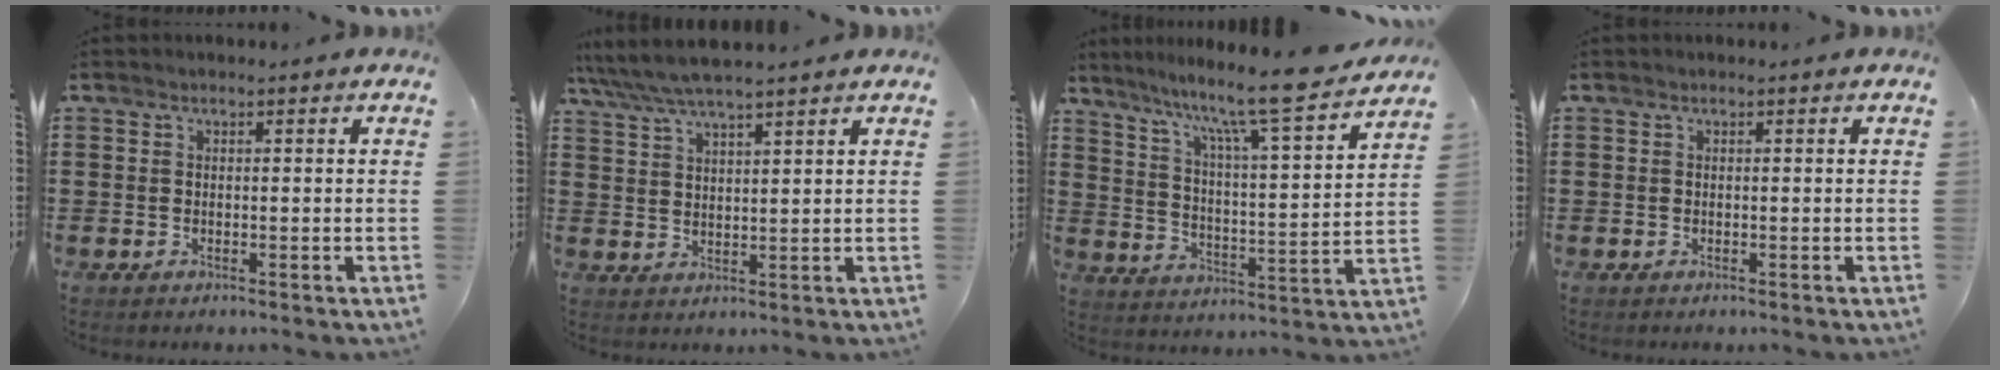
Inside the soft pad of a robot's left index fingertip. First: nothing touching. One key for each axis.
{"total": 5.1, "fx": 4.4, "fy": 0.5, "fz": 2.4, "tx": -0.060, "ty": -0.012, "tz": 0.078}
{"total": 10.4, "fx": 9.0, "fy": -0.9, "fz": 5.1, "tx": -0.106, "ty": -0.075, "tz": 0.140}
{"total": 0.0}